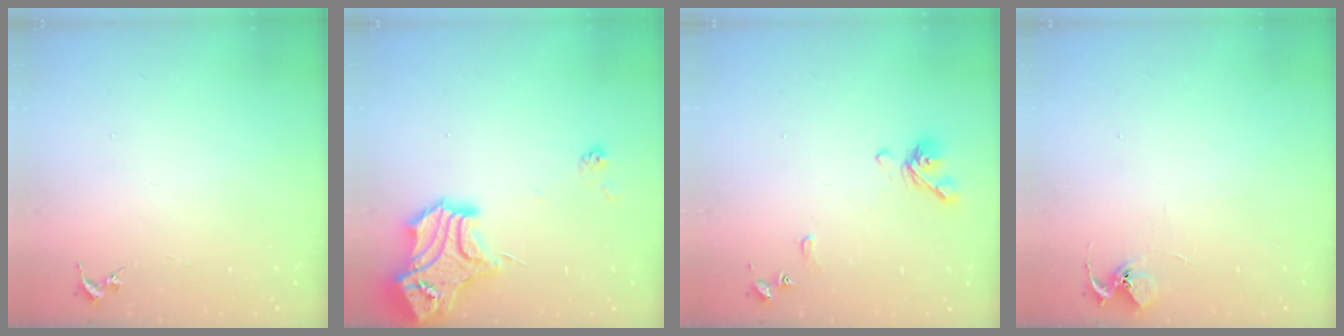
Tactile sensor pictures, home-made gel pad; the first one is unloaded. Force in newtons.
{"total": 19.1, "press": 19.0, "slide": 1.8}
{"total": 10.1, "press": 10.0, "slide": 1.4}
{"total": 5.2, "press": 5.2, "slide": 0.4}